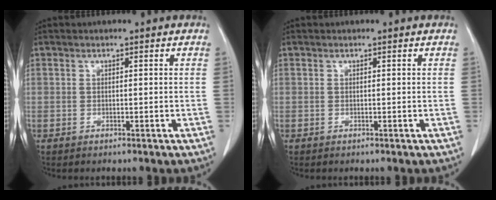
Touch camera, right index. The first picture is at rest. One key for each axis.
{"total": 0.0}